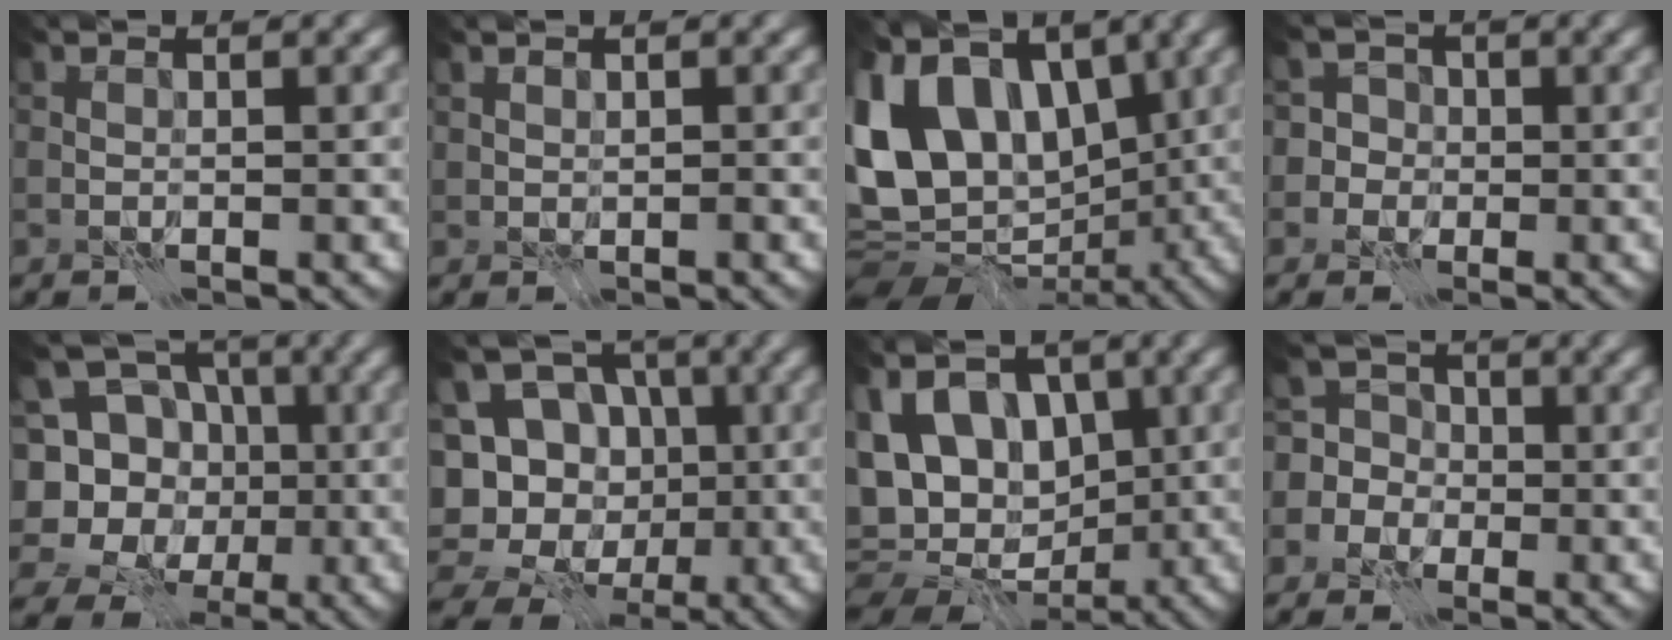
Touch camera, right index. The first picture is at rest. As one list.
[{"total": 0.5, "force": [0.4, 0.3, 0.2], "torque": [-0.001, -0.001, 0.009]}, {"total": 15.0, "force": [2.9, 10.9, 9.9], "torque": [-0.212, 0.014, 0.043]}, {"total": 4.3, "force": [0.0, 4.2, 1.1], "torque": [0.008, 0.028, -0.027]}, {"total": 12.9, "force": [-4.6, 11.3, 4.2], "torque": [-0.121, 0.009, -0.077]}, {"total": 15.4, "force": [-5.5, 13.4, 5.1], "torque": [-0.128, 0.004, -0.088]}, {"total": 14.5, "force": [2.7, 10.3, 9.9], "torque": [-0.160, 0.039, 0.027]}, {"total": 8.9, "force": [-1.5, 8.5, 2.2], "torque": [-0.058, 0.031, -0.067]}]